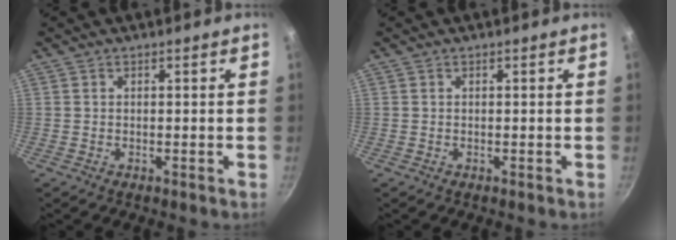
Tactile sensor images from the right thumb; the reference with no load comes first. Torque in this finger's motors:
{"motor_torque": [0.00, 0.00, 0.01, -0.01, 0.00]}